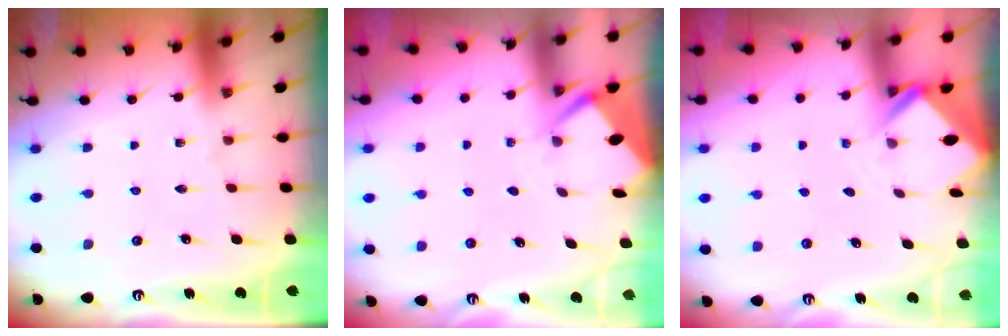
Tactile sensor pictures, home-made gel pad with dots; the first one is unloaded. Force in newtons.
{"total": 2.6, "press": 2.6, "slide": 0.4}
{"total": 2.5, "press": 2.5, "slide": 0.2}